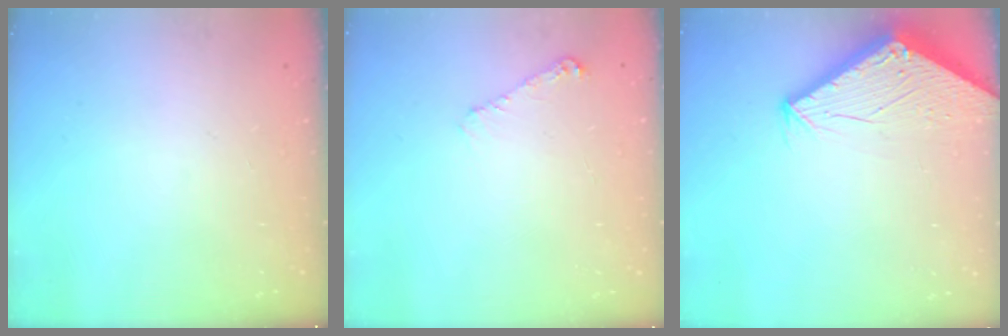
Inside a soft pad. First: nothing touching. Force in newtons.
{"total": 5.3, "press": 5.2, "slide": 0.8}
{"total": 2.7, "press": 2.7, "slide": 0.1}